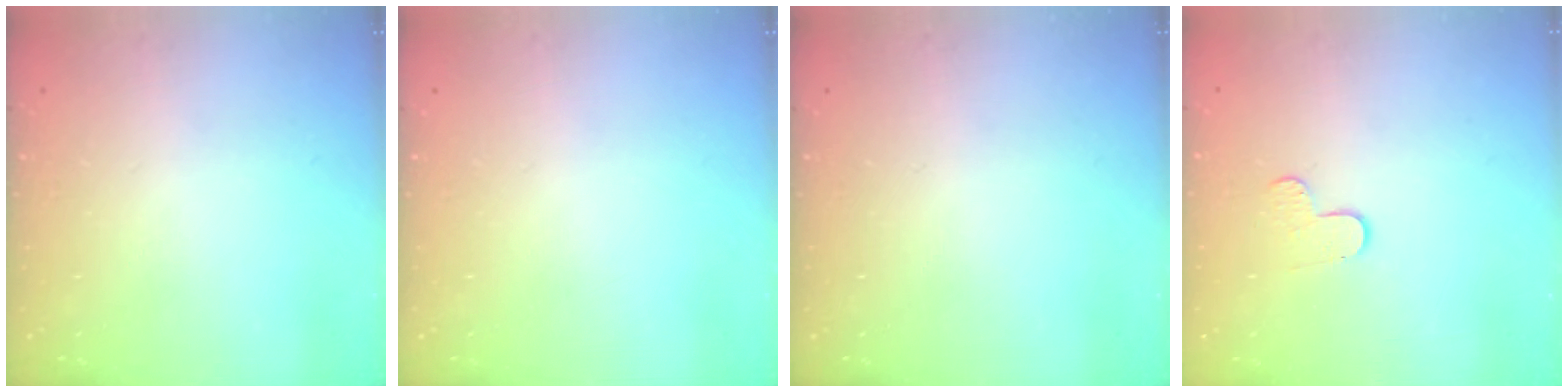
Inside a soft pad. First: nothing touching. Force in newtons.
{"total": 0.0}
{"total": 0.0}
{"total": 6.2, "press": 6.2, "slide": 0.6}